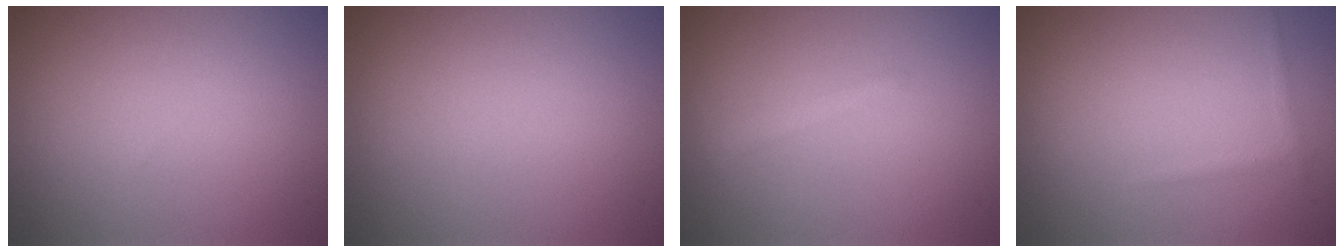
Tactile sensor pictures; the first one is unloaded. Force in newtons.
{"total": 0.0}
{"total": 1.1, "press": 1.1, "slide": 0.1}
{"total": 0.6, "press": 0.6, "slide": 0.1}